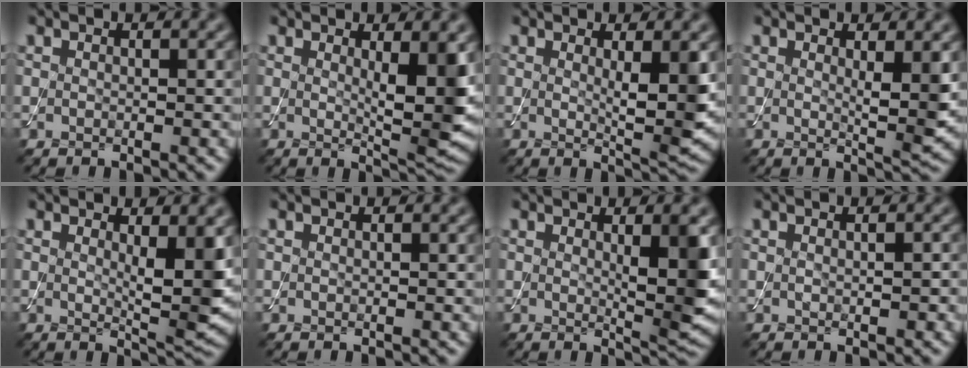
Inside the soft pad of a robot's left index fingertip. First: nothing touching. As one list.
[{"total": 5.2, "force": [0.9, 1.1, 5.1], "torque": [-0.071, -0.016, 0.020]}, {"total": 4.2, "force": [0.7, 0.7, 4.1], "torque": [-0.060, -0.014, 0.015]}, {"total": 3.0, "force": [0.7, 0.5, 2.9], "torque": [-0.042, -0.014, 0.014]}, {"total": 4.7, "force": [1.0, 1.0, 4.5], "torque": [-0.065, -0.015, 0.020]}, {"total": 0.0}, {"total": 4.7, "force": [0.8, 0.8, 4.5], "torque": [-0.060, -0.012, 0.016]}, {"total": 1.1, "force": [0.0, 0.5, 1.0], "torque": [-0.017, -0.001, 0.002]}]